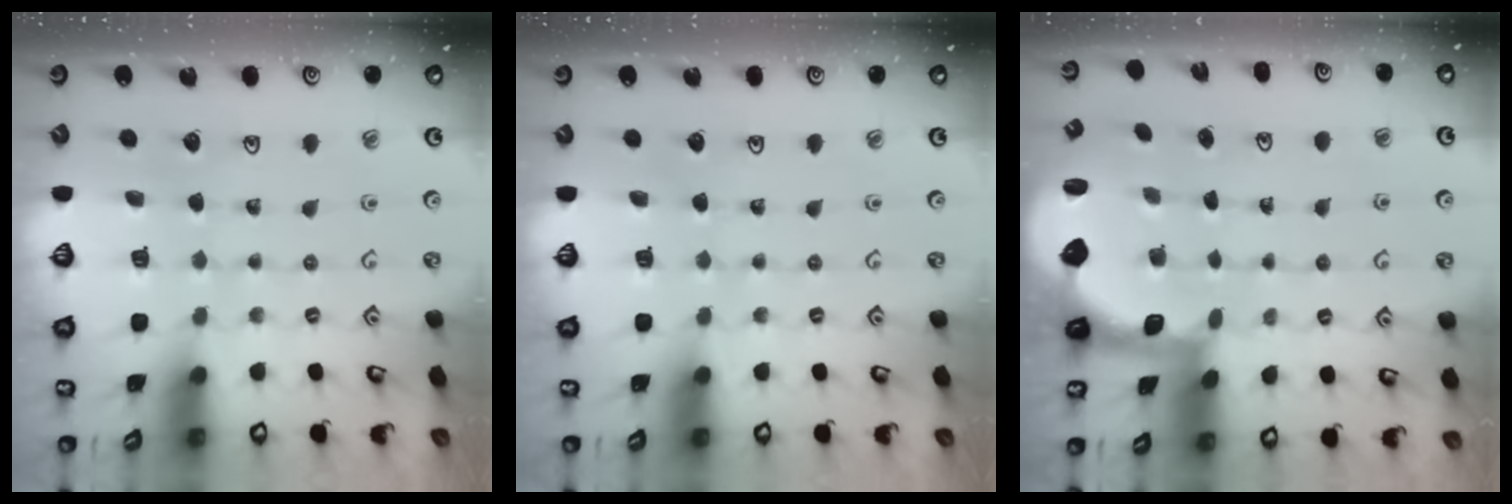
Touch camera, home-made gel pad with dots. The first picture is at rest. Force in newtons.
{"total": 0.0}
{"total": 2.5, "press": 1.9, "slide": 1.7}